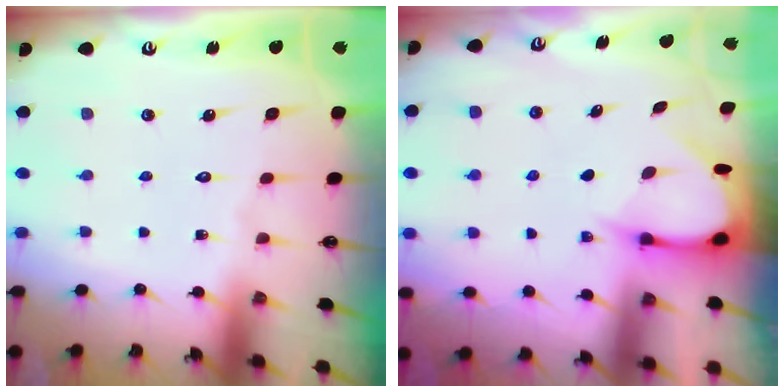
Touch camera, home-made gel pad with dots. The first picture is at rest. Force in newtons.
{"total": 3.7, "press": 3.7, "slide": 0.3}